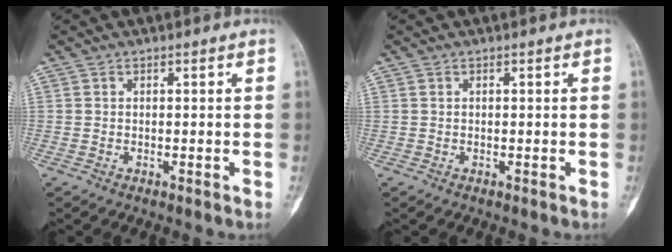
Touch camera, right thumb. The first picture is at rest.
{"total": 0.0}